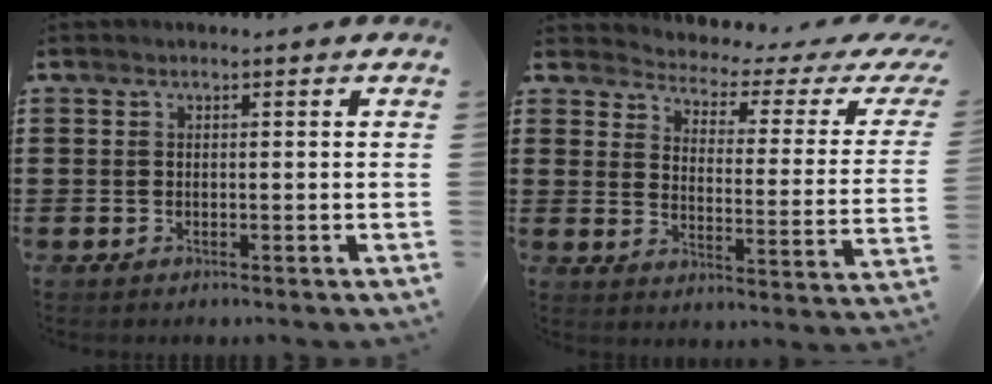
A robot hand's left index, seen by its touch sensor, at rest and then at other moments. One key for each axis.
{"total": 2.5, "fx": 2.0, "fy": 0.6, "fz": 1.2, "tx": -0.043, "ty": -0.027, "tz": 0.023}